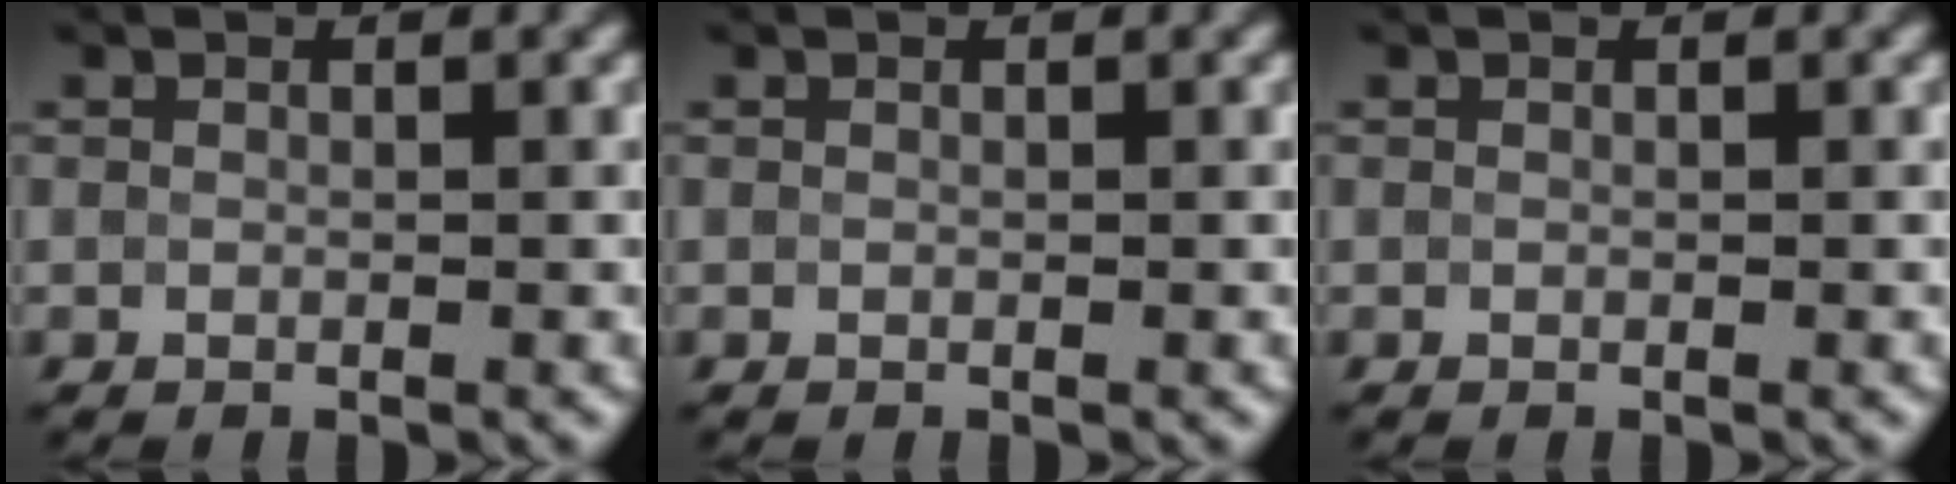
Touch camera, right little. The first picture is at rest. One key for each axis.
{"total": 0.0}
{"total": 0.0}